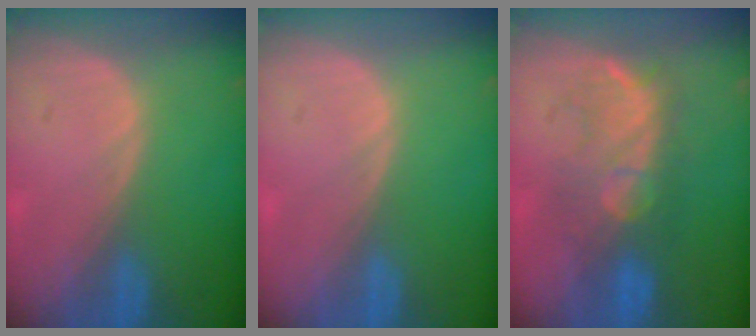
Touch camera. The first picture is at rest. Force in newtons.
{"total": 0.0}
{"total": 8.0, "press": 7.9, "slide": 0.7}